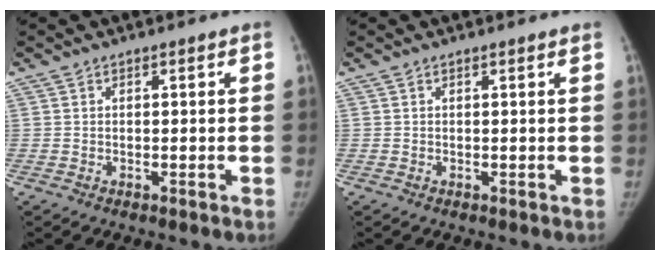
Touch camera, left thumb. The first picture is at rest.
{"total": 0.6, "force": [0.4, -0.2, 0.4], "torque": [-0.013, 0.002, 0.010]}